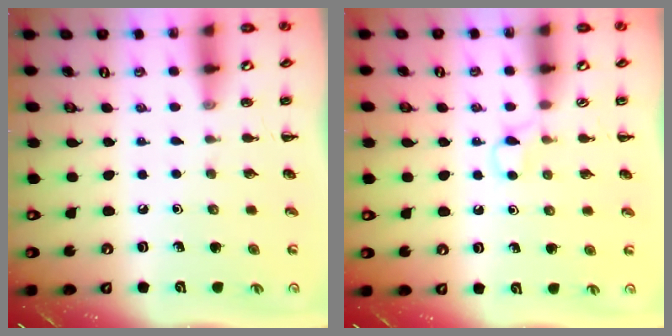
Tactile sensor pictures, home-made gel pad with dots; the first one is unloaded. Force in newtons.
{"total": 2.6, "press": 2.5, "slide": 0.9}